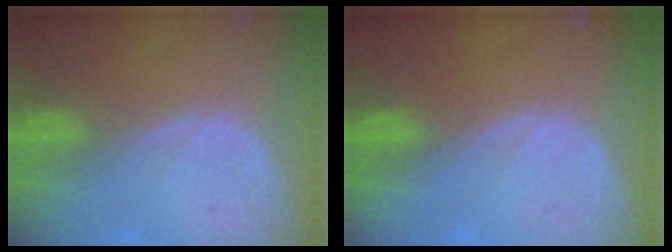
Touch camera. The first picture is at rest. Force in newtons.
{"total": 0.0}